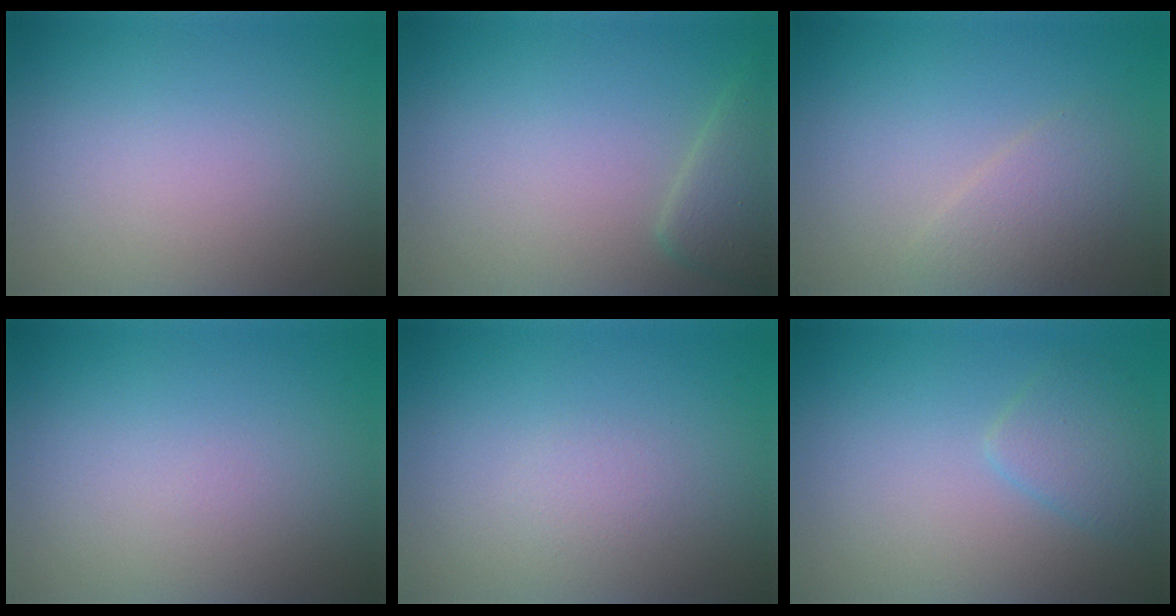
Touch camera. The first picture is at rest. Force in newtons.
{"total": 2.5, "press": 2.5, "slide": 0.3}
{"total": 2.2, "press": 2.2, "slide": 0.1}
{"total": 0.0}
{"total": 0.9, "press": 0.9, "slide": 0.0}
{"total": 2.3, "press": 2.3, "slide": 0.1}